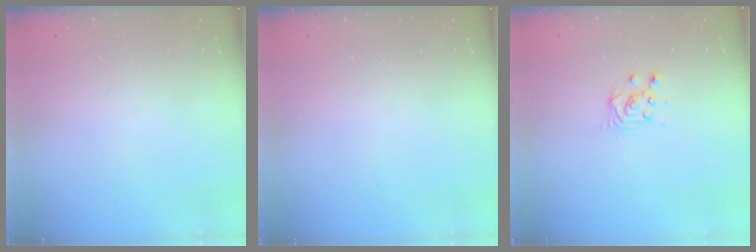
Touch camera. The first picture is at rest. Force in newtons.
{"total": 0.0}
{"total": 4.2, "press": 4.2, "slide": 0.5}